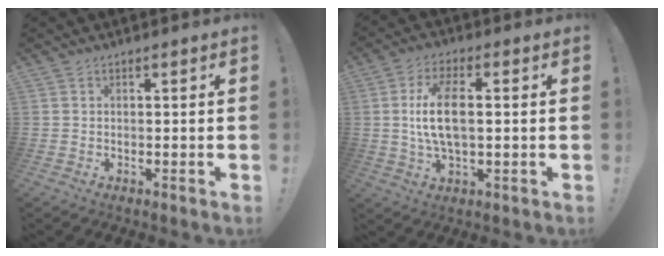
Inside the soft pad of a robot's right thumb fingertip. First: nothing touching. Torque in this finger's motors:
{"motor_torque": [-0.06, 0.63, 0.70, 0.60, 0.11]}